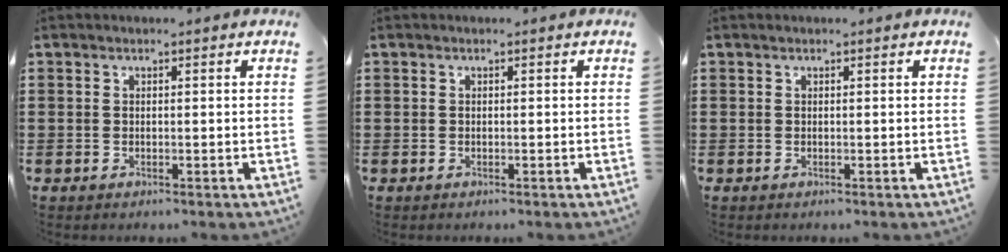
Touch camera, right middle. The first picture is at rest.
{"total": 0.0}
{"total": 0.0}